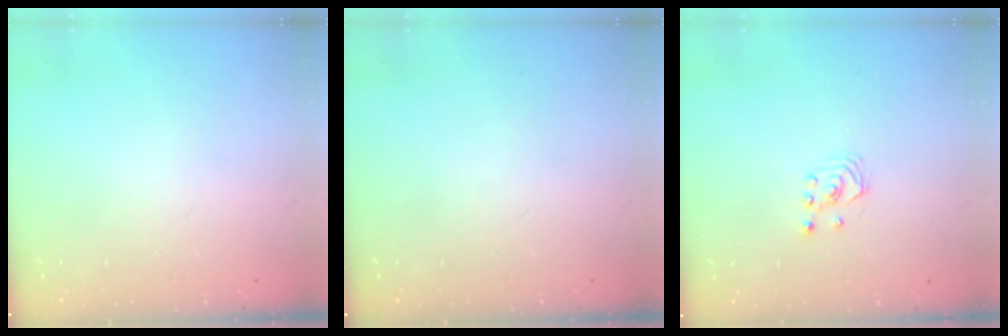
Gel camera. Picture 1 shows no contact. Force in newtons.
{"total": 0.0}
{"total": 1.9, "press": 1.9, "slide": 0.2}